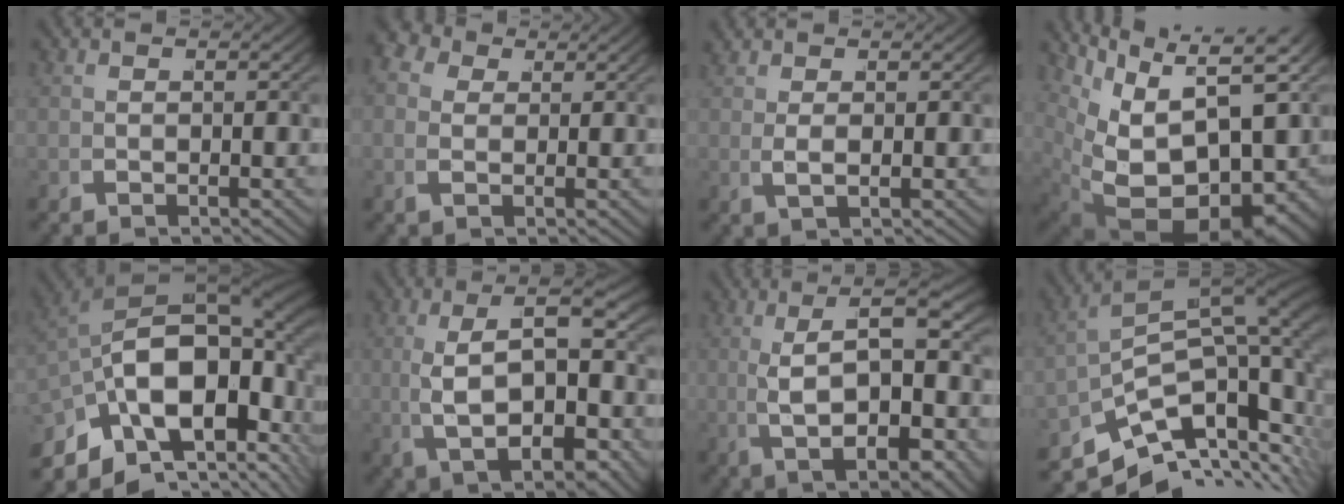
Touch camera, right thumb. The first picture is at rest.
{"total": 3.3, "force": [1.5, 2.5, 1.4], "torque": [-0.029, -0.007, 0.021]}
{"total": 1.3, "force": [0.9, 0.2, 1.0], "torque": [-0.023, -0.006, 0.024]}
{"total": 19.4, "force": [0.1, 12.2, 15.1], "torque": [-0.251, -0.036, 0.028]}
{"total": 17.9, "force": [-1.0, 11.7, 13.6], "torque": [-0.251, -0.052, 0.001]}
{"total": 10.6, "force": [0.4, 5.6, 8.9], "torque": [-0.165, -0.008, 0.017]}
{"total": 9.7, "force": [0.5, 4.5, 8.6], "torque": [-0.154, 0.000, 0.014]}
{"total": 14.7, "force": [-3.2, 9.1, 11.1], "torque": [-0.167, -0.028, -0.044]}